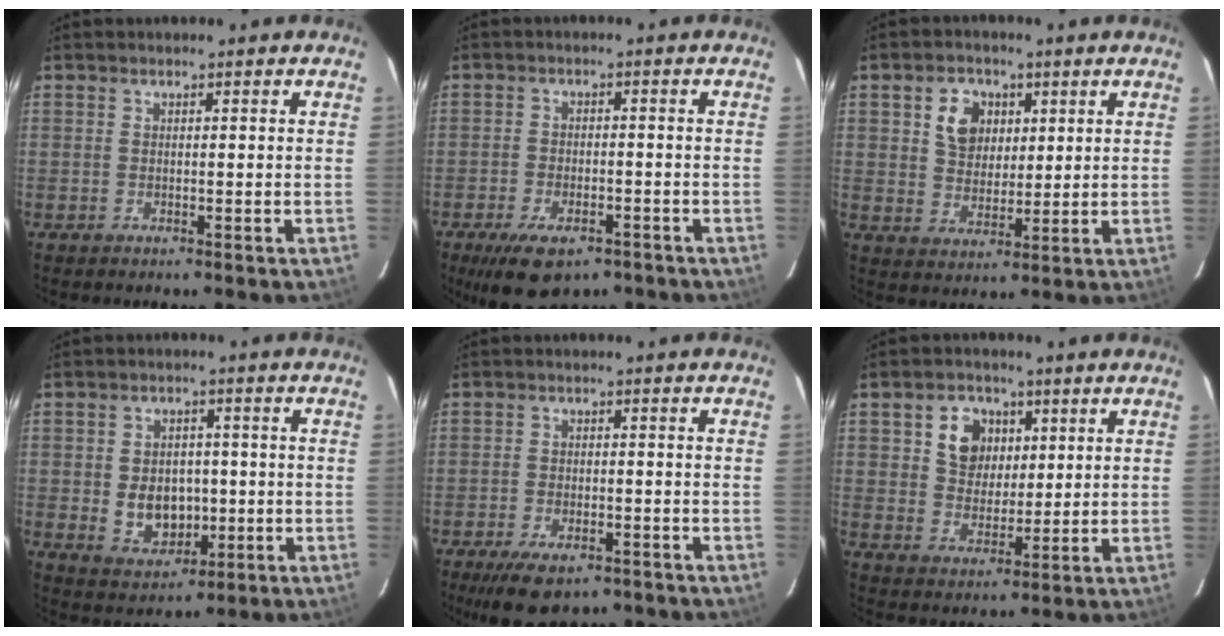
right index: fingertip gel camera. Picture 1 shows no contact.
{"total": 10.7, "force": [-7.2, 4.9, 6.2], "torque": [-0.133, -0.018, -0.110]}
{"total": 7.3, "force": [2.6, 5.8, 3.6], "torque": [-0.064, 0.017, 0.052]}
{"total": 8.1, "force": [-1.0, 6.4, 4.9], "torque": [-0.101, 0.002, 0.002]}
{"total": 9.4, "force": [-6.8, 4.1, 5.1], "torque": [-0.115, -0.014, -0.106]}
{"total": 7.9, "force": [2.8, 6.5, 3.4], "torque": [-0.068, 0.020, 0.055]}